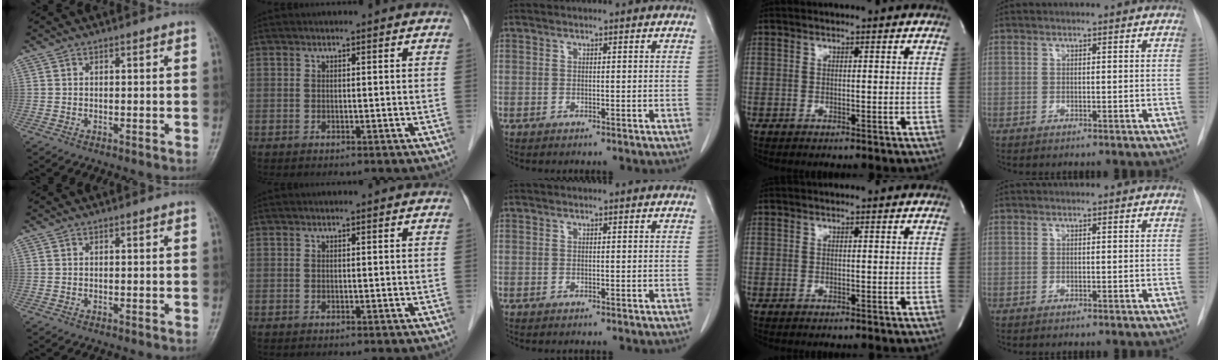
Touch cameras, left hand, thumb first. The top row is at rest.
{}